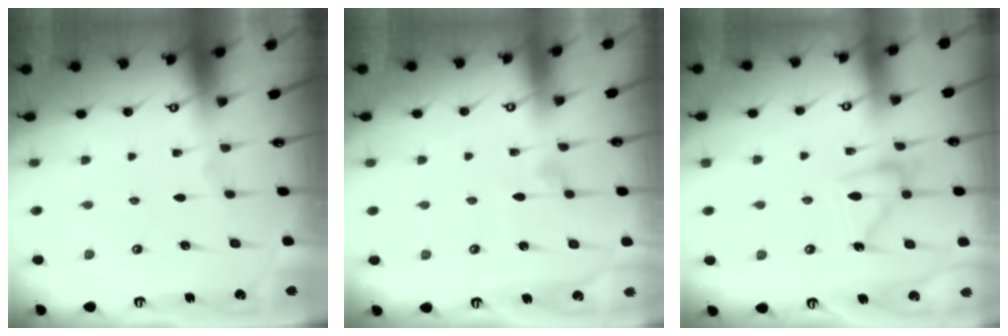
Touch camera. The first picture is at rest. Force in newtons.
{"total": 5.8, "press": 5.8, "slide": 0.5}
{"total": 12.0, "press": 12.0, "slide": 1.0}